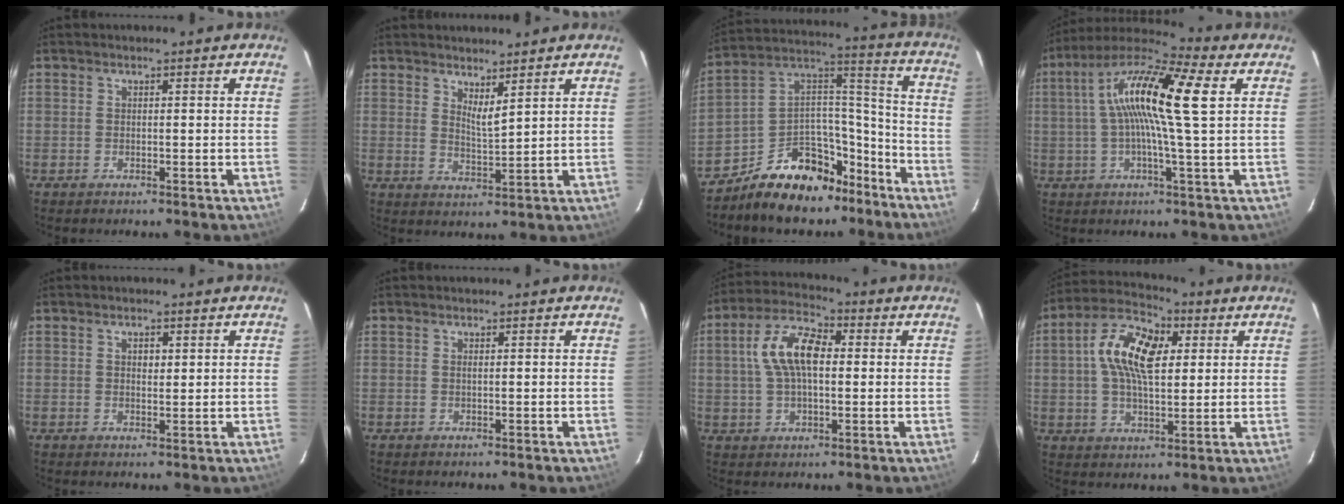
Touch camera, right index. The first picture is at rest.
{"total": 3.6, "force": [2.8, 0.5, 2.2], "torque": [-0.038, -0.005, 0.047]}
{"total": 17.9, "force": [-12.6, 9.8, 8.2], "torque": [-0.157, 0.074, -0.184]}
{"total": 15.3, "force": [3.2, 1.4, 14.9], "torque": [-0.266, 0.027, 0.034]}
{"total": 1.9, "force": [0.7, 1.1, 1.3], "torque": [-0.019, 0.004, 0.012]}
{"total": 0.0}
{"total": 10.7, "force": [1.4, 5.5, 9.1], "torque": [-0.181, 0.026, 0.024]}
{"total": 13.0, "force": [3.0, 6.8, 10.7], "torque": [-0.201, 0.029, 0.044]}